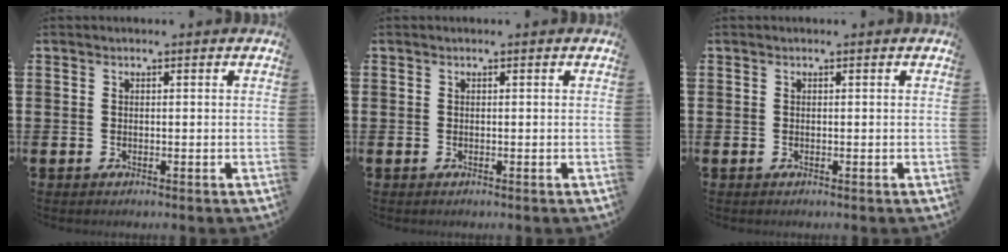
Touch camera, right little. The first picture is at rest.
{"total": 0.0}
{"total": 0.0}